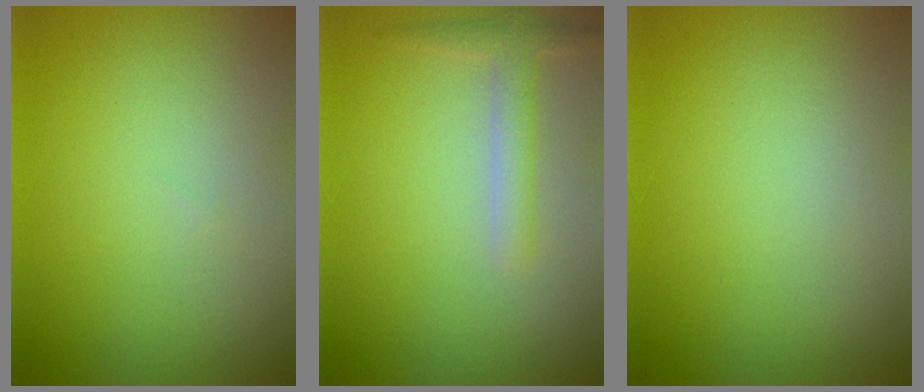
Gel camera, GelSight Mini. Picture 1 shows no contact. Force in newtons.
{"total": 1.9, "press": 1.9, "slide": 0.1}
{"total": 0.0}